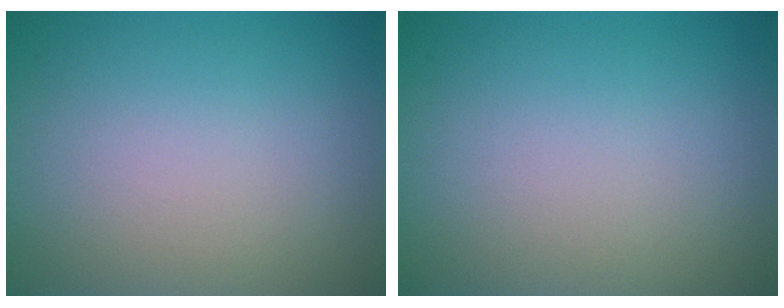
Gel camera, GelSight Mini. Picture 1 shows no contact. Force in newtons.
{"total": 0.0}